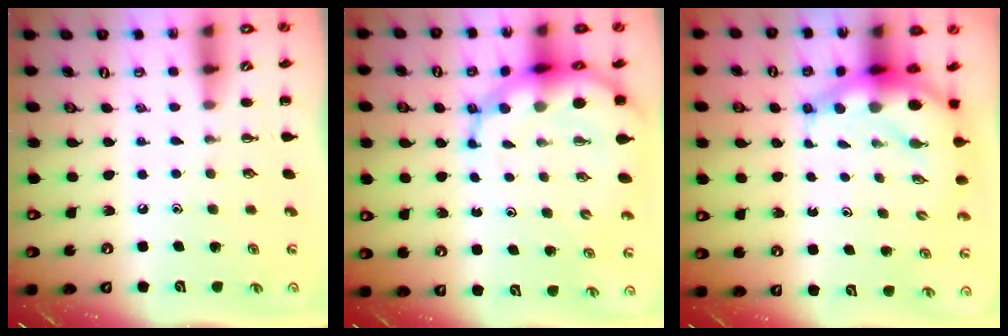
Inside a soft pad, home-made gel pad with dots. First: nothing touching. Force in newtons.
{"total": 11.5, "press": 11.1, "slide": 3.2}
{"total": 8.9, "press": 8.6, "slide": 2.3}